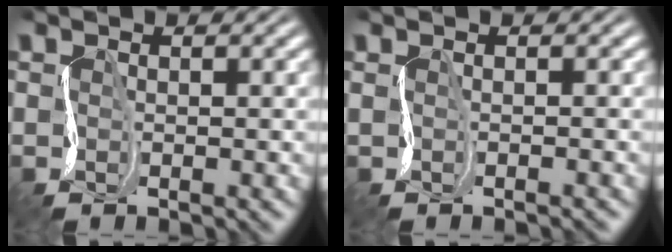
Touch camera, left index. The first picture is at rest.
{"total": 0.8, "force": [0.0, 0.3, 0.7], "torque": [-0.013, -0.007, -0.012]}